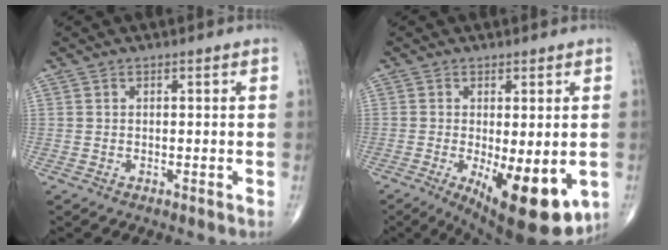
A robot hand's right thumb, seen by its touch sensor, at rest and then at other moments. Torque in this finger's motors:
{"motor_torque": [-0.09, 0.96, 0.40, -0.08, 0.15]}